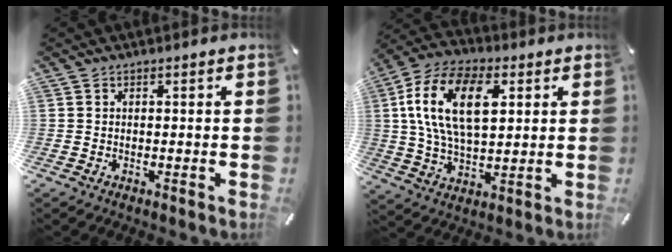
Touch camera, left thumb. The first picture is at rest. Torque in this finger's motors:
{"motor_torque": [0.82, 0.71, 2.33, -0.44, 0.32]}